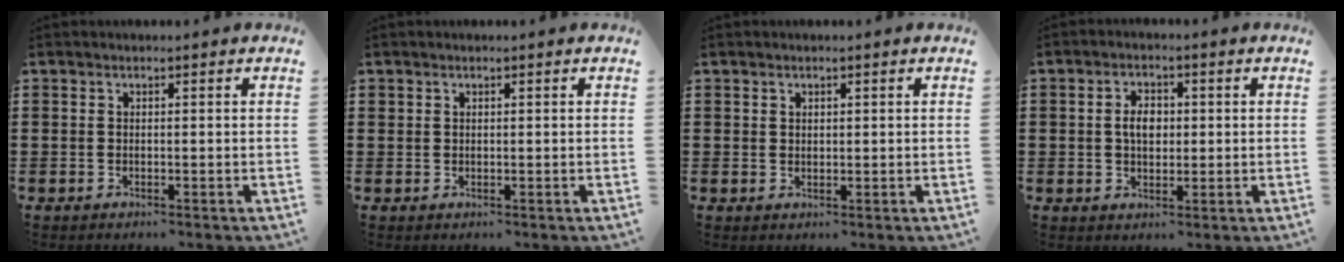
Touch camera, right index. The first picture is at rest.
{"total": 0.5, "force": [0.4, 0.3, 0.0], "torque": [-0.001, 0.002, 0.008]}
{"total": 1.0, "force": [0.7, 0.7, 0.1], "torque": [-0.004, 0.003, 0.014]}
{"total": 3.4, "force": [0.2, 2.1, 2.7], "torque": [-0.047, 0.006, 0.001]}